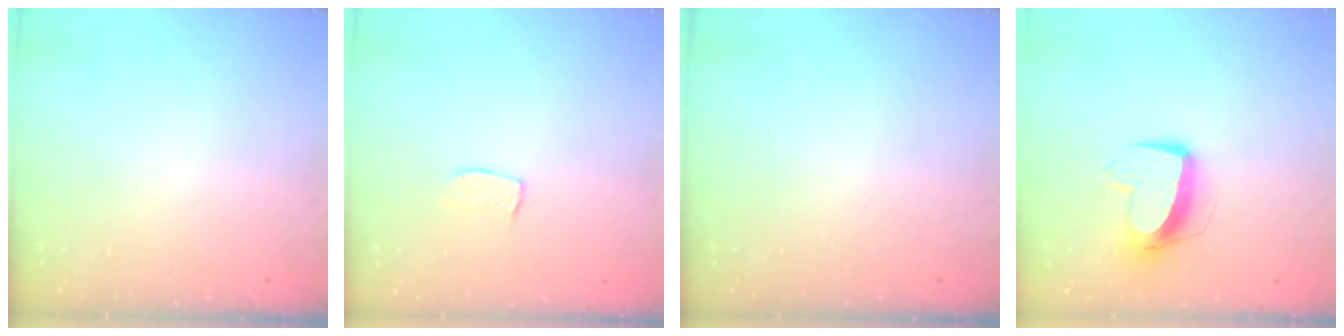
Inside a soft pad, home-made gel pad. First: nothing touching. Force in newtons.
{"total": 3.5, "press": 3.4, "slide": 0.2}
{"total": 0.0}
{"total": 11.7, "press": 11.6, "slide": 1.5}